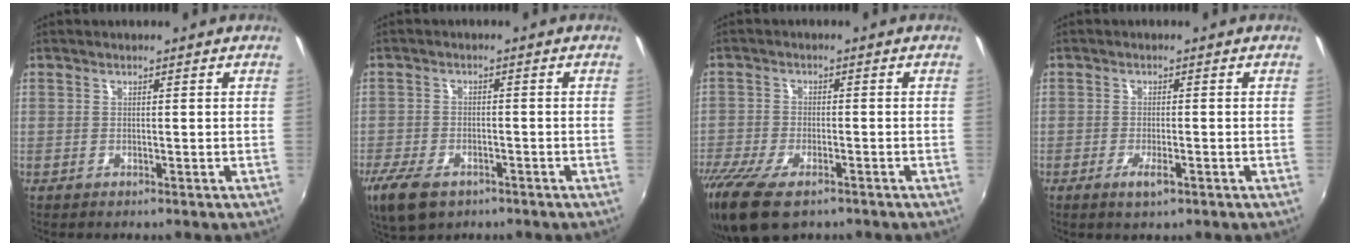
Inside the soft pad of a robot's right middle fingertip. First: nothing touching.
{"total": 9.3, "force": [-5.9, 4.9, 5.3], "torque": [-0.133, -0.026, -0.106]}
{"total": 10.8, "force": [-7.6, 4.2, 6.4], "torque": [-0.159, -0.040, -0.141]}
{"total": 3.0, "force": [-1.6, 0.7, 2.4], "torque": [-0.050, -0.007, -0.029]}